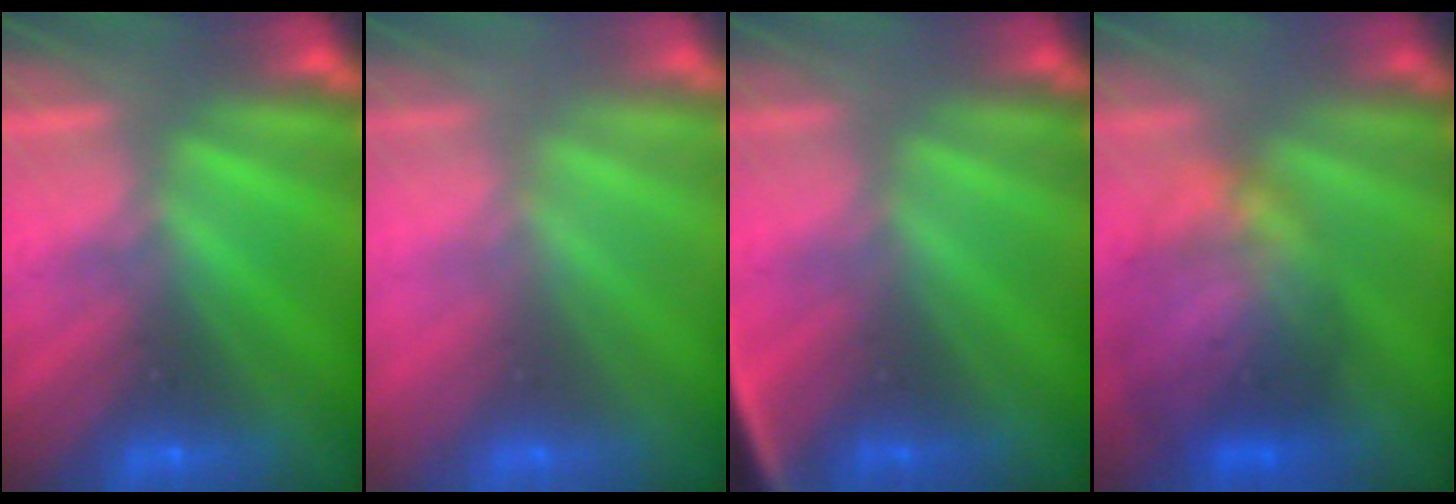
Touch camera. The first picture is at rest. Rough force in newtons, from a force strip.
{"total": 2.7}
{"total": 2.8}
{"total": 8.5}